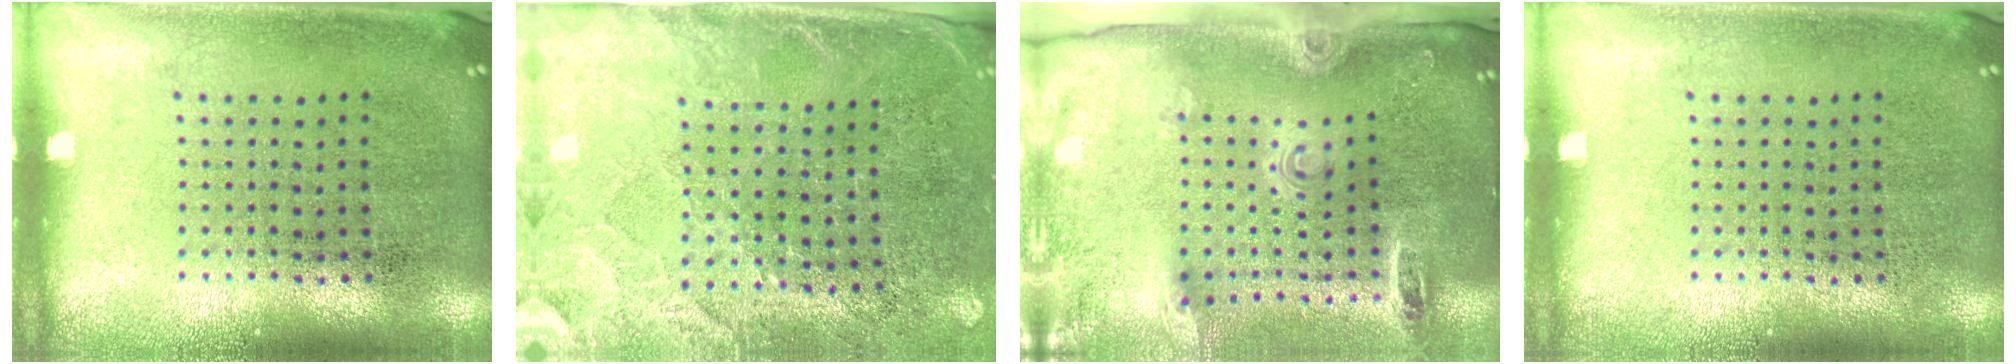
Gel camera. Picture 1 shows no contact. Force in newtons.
{"total": 2.8, "press": 2.6, "slide": 1.1}
{"total": 2.9, "press": 2.0, "slide": 2.1}
{"total": 0.0}